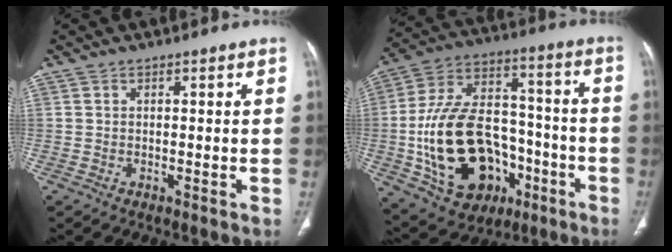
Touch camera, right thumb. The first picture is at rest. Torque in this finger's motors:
{"motor_torque": [0.93, 1.00, 2.15, -0.62, 0.57]}